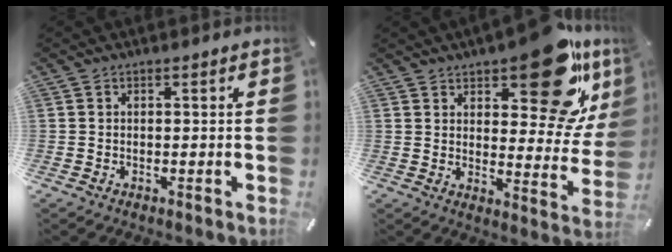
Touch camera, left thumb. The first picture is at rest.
{"total": 23.0, "force": [14.1, 10.4, 14.9], "torque": [-0.169, -0.101, 0.229]}